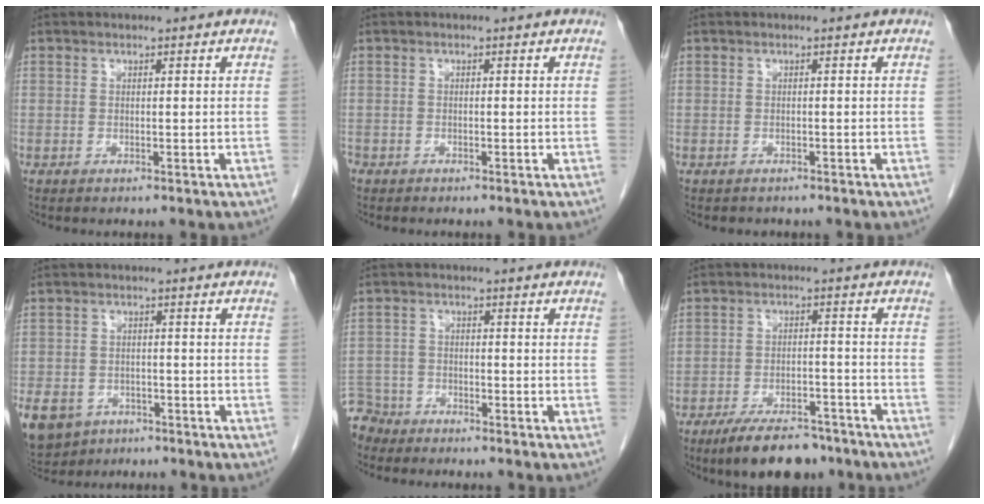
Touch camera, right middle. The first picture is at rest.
{"total": 1.1, "force": [-0.8, 0.7, 0.2], "torque": [-0.012, 0.000, -0.017]}
{"total": 1.5, "force": [-1.3, 0.7, 0.2], "torque": [-0.011, -0.001, -0.017]}
{"total": 13.0, "force": [-7.6, 9.5, 4.7], "torque": [-0.140, -0.010, -0.109]}
{"total": 5.8, "force": [-5.2, 2.3, -0.7], "torque": [0.014, -0.005, -0.104]}
{"total": 10.1, "force": [-8.0, 3.6, 5.1], "torque": [-0.077, -0.006, -0.130]}